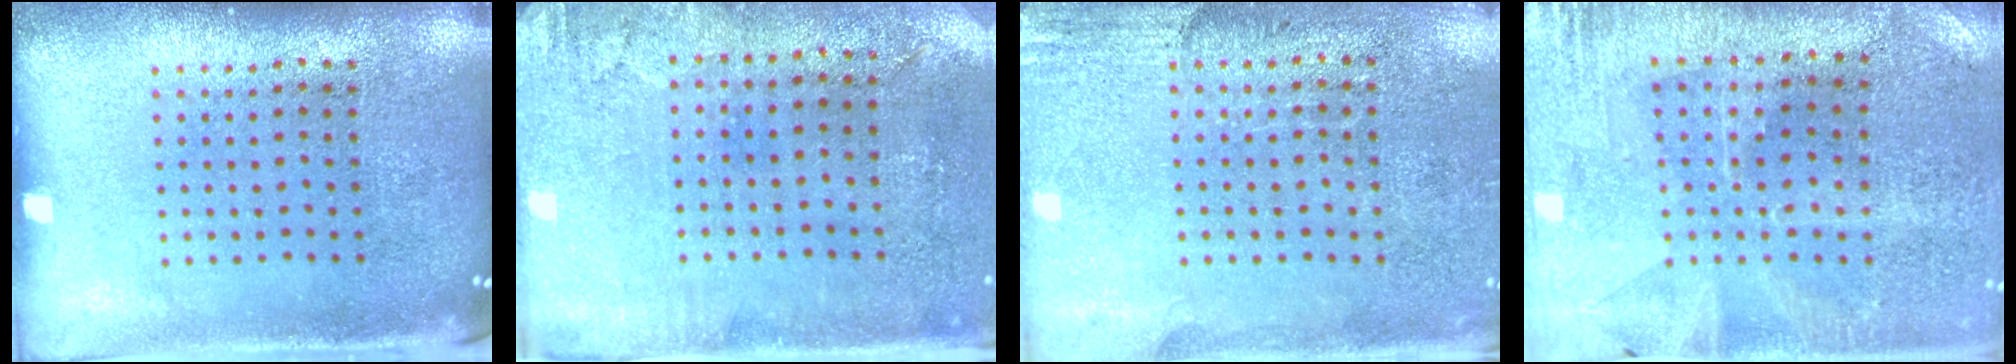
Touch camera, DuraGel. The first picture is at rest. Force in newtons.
{"total": 2.9, "press": 2.4, "slide": 1.7}
{"total": 2.8, "press": 2.4, "slide": 1.4}
{"total": 0.5, "press": 0.5, "slide": 0.3}